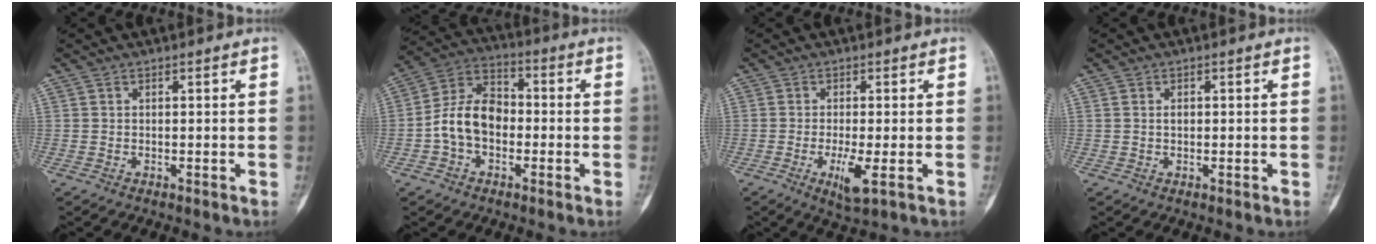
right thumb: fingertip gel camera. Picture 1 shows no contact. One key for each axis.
{"total": 10.9, "fx": -1.9, "fy": 7.6, "fz": 7.6, "tx": -0.128, "ty": 0.038, "tz": -0.047}
{"total": 4.9, "fx": -1.5, "fy": 1.1, "fz": 4.6, "tx": -0.091, "ty": -0.013, "tz": -0.024}
{"total": 0.9, "fx": 0.1, "fy": 0.6, "fz": 0.6, "tx": -0.010, "ty": -0.001, "tz": 0.002}